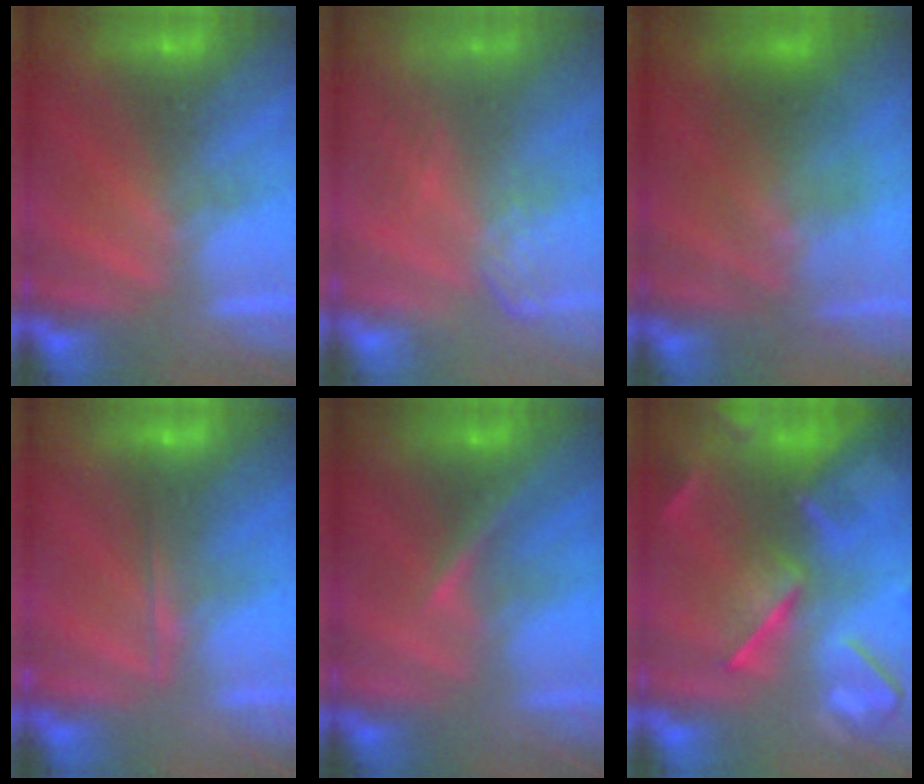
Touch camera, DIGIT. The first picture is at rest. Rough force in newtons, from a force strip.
{"total": 2.7}
{"total": 1.7}
{"total": 1.8}
{"total": 3.0}
{"total": 7.6}